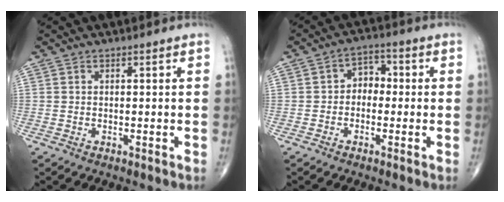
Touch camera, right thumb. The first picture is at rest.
{"total": 4.5, "force": [-0.5, 3.5, 2.8], "torque": [-0.018, 0.020, -0.023]}